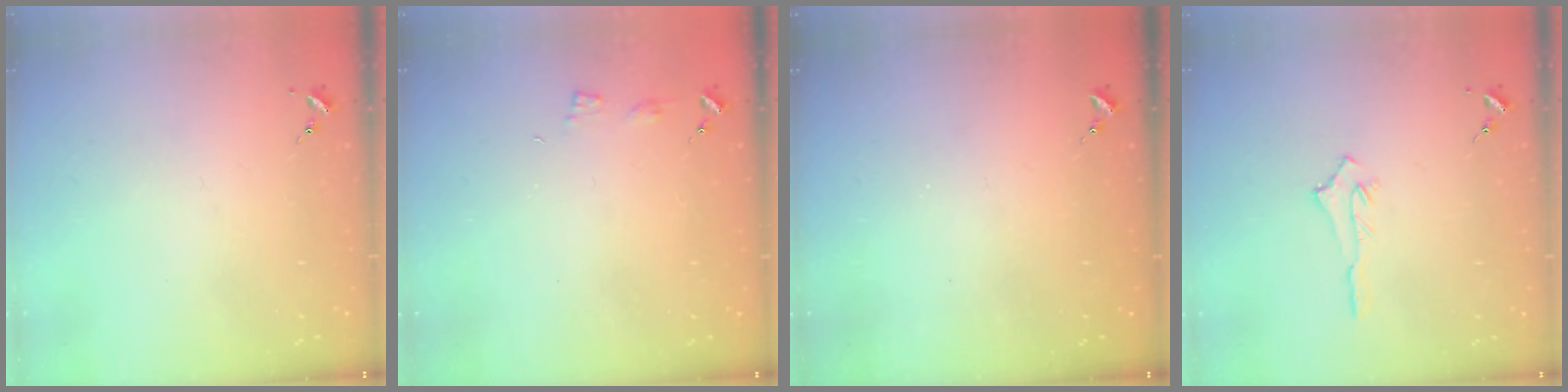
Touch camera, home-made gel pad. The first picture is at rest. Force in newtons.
{"total": 3.6, "press": 3.6, "slide": 0.5}
{"total": 0.0}
{"total": 4.3, "press": 4.2, "slide": 0.5}